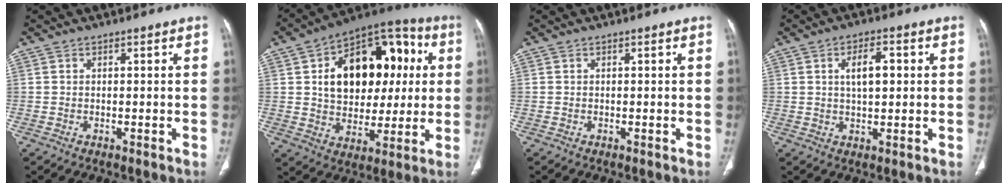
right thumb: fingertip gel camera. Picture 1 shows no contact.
{"total": 22.8, "force": [4.5, 14.9, 16.7], "torque": [-0.203, 0.023, 0.071]}
{"total": 0.0}
{"total": 5.8, "force": [1.2, 2.7, 4.9], "torque": [-0.075, 0.002, 0.019]}